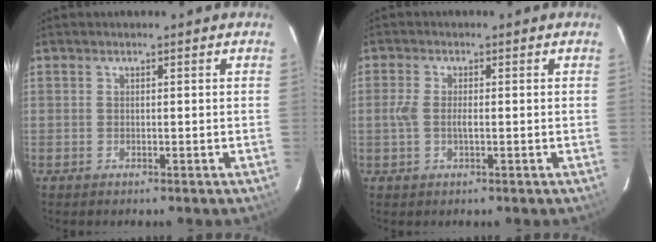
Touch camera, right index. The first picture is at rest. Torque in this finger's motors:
{"motor_torque": [0.61, -0.06, 0.34, 0.07]}